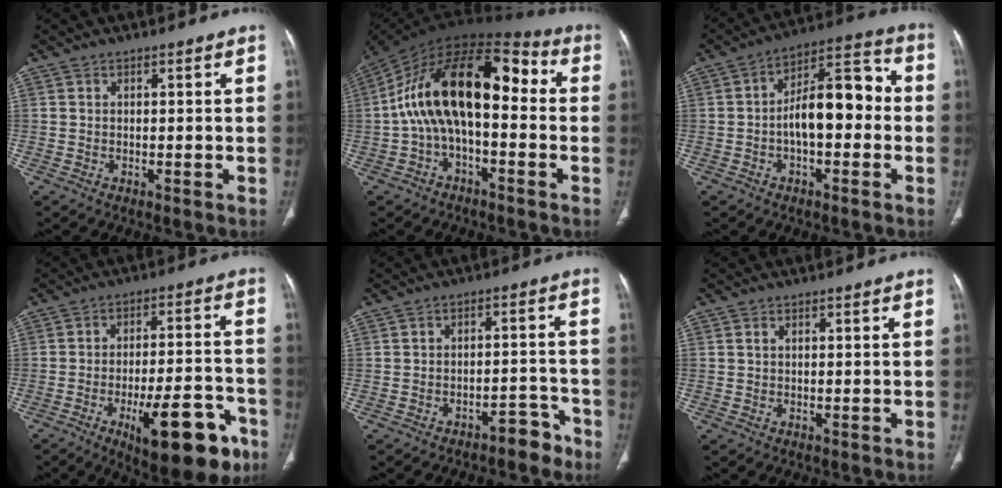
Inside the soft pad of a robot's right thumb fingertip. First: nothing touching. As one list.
[{"total": 20.0, "force": [0.0, 10.2, 17.2], "torque": [-0.277, 0.063, -0.010]}, {"total": 13.5, "force": [-1.2, 6.7, 11.6], "torque": [-0.162, 0.047, -0.028]}, {"total": 17.9, "force": [-8.8, 6.4, 14.2], "torque": [-0.169, 0.047, -0.116]}, {"total": 5.1, "force": [-4.0, 2.5, 2.0], "torque": [-0.015, 0.051, -0.050]}, {"total": 0.5, "force": [0.2, 0.3, 0.4], "torque": [-0.011, 0.004, 0.005]}]